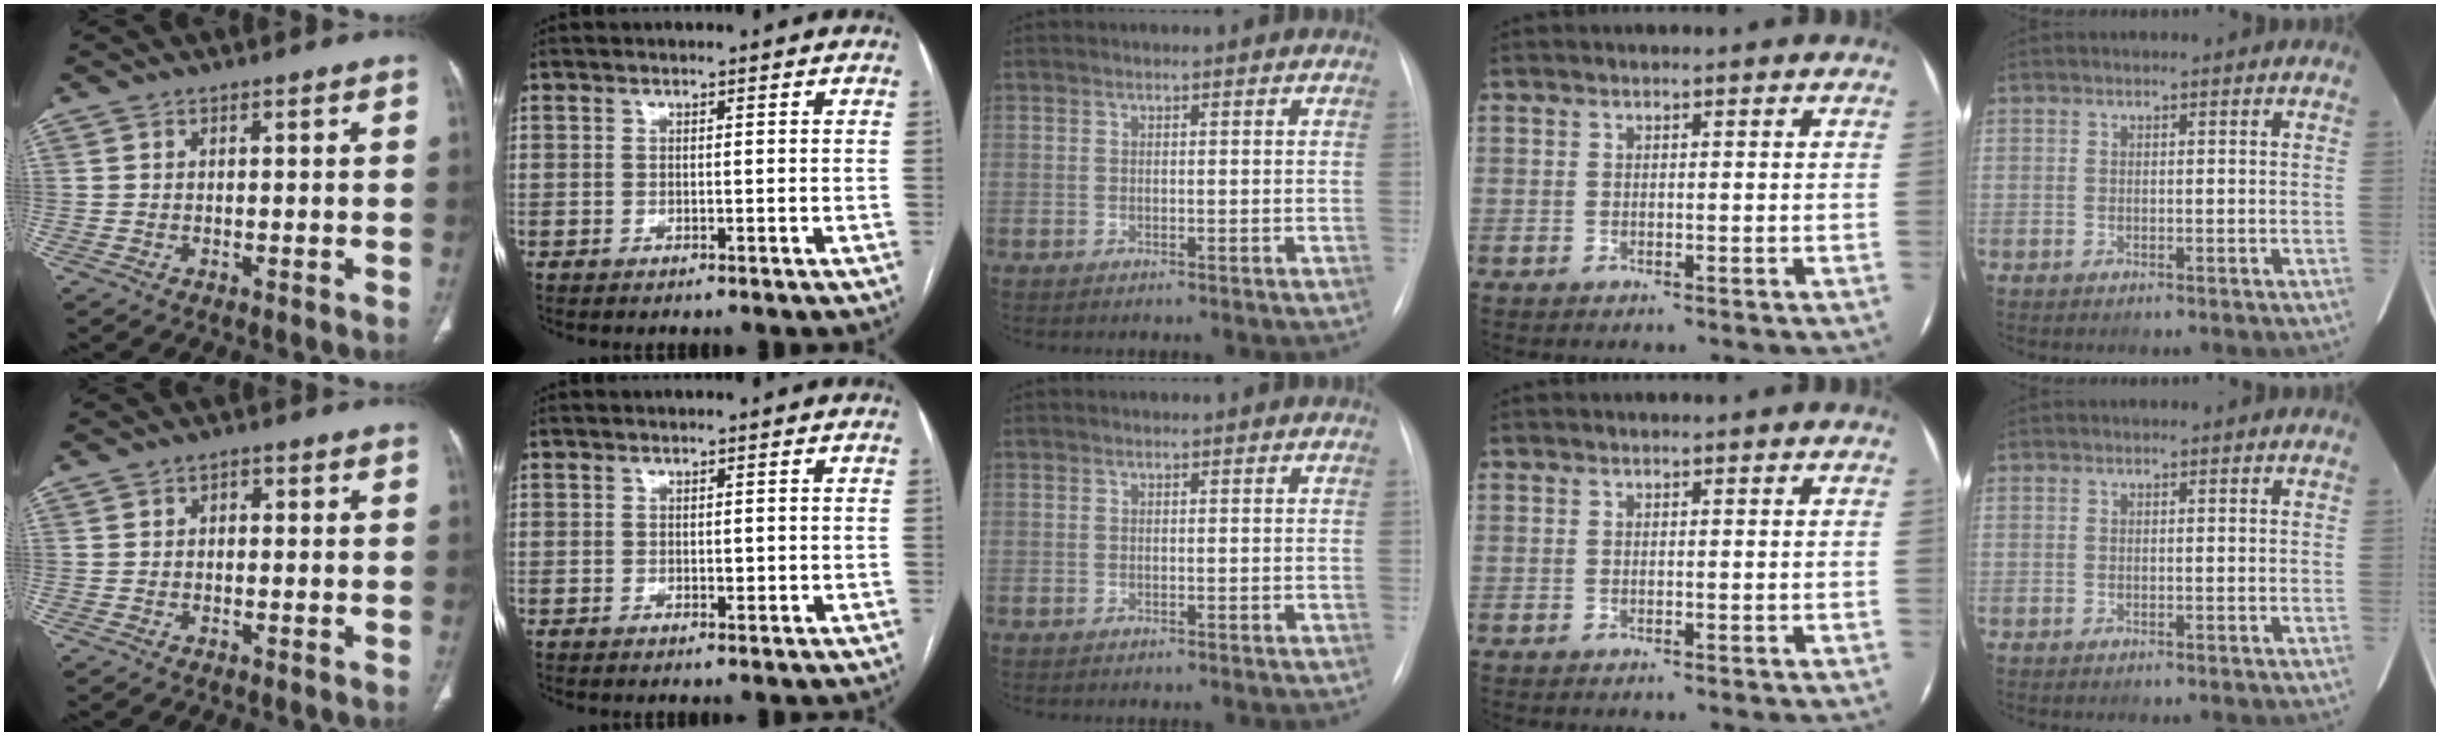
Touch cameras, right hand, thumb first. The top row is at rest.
{"thumb": {"total": 1.4, "force": [0.1, 1.1, 0.9], "torque": [-0.006, 0.005, -0.005]}, "index": {"total": 1.4, "force": [0.0, 0.8, 1.1], "torque": [-0.014, -0.002, 0.002]}}